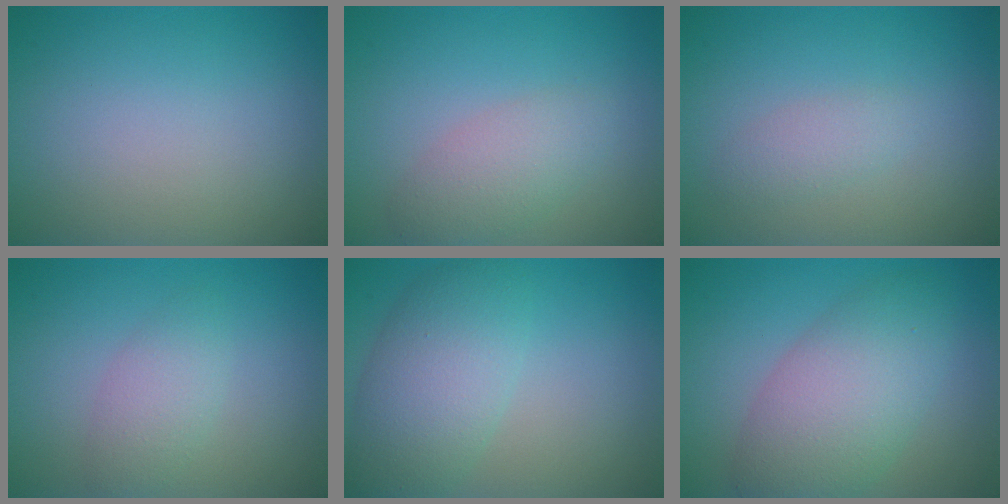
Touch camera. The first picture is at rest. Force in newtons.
{"total": 3.0, "press": 3.0, "slide": 0.1}
{"total": 1.5, "press": 1.5, "slide": 0.1}
{"total": 2.4, "press": 2.4, "slide": 0.0}
{"total": 5.7, "press": 5.7, "slide": 0.2}
{"total": 6.5, "press": 6.5, "slide": 0.3}